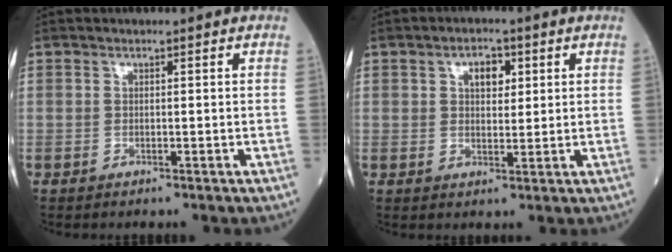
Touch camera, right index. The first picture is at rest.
{"total": 3.9, "force": [1.6, 2.1, 2.9], "torque": [-0.047, 0.006, 0.024]}